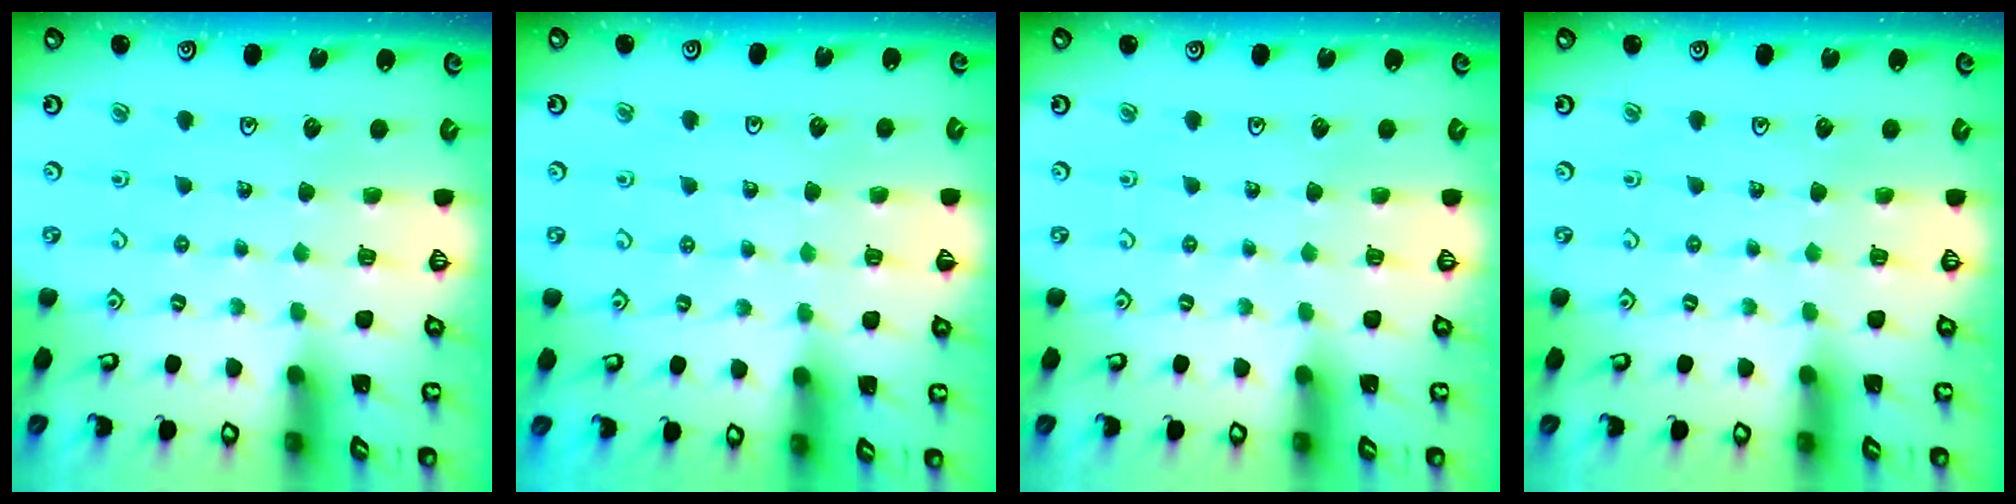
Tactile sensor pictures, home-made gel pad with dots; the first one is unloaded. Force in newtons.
{"total": 2.9, "press": 2.8, "slide": 0.5}
{"total": 0.0}
{"total": 0.0}